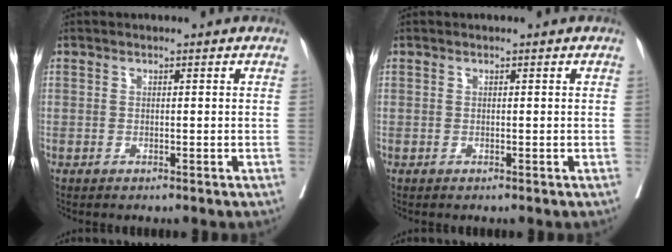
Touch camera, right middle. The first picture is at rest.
{"total": 0.0}